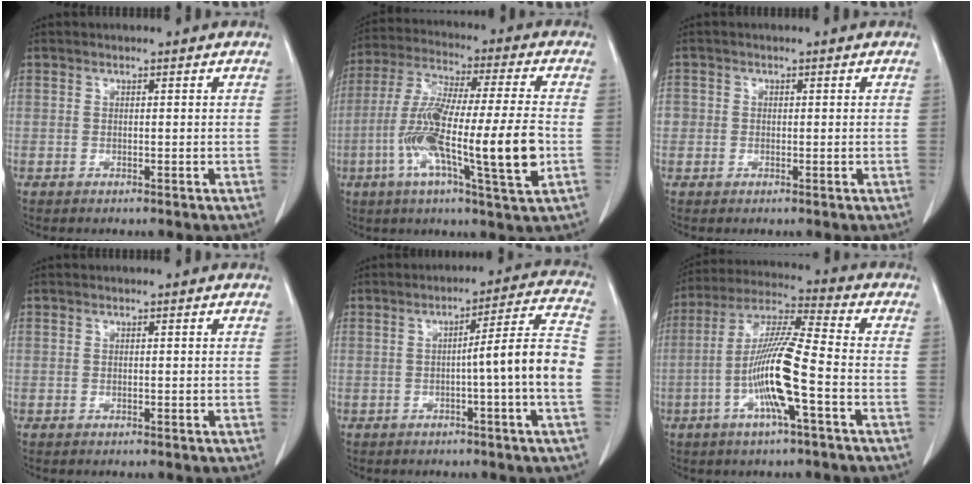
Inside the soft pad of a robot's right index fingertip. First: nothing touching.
{"total": 18.0, "force": [-4.1, 1.0, 17.5], "torque": [-0.315, -0.006, -0.074]}
{"total": 2.2, "force": [-0.1, 2.1, 0.5], "torque": [-0.004, 0.007, -0.002]}
{"total": 0.0}
{"total": 9.8, "force": [-1.8, -1.4, 9.6], "torque": [-0.130, 0.016, -0.027]}
{"total": 12.5, "force": [-3.7, 0.4, 12.0], "torque": [-0.238, 0.002, -0.076]}